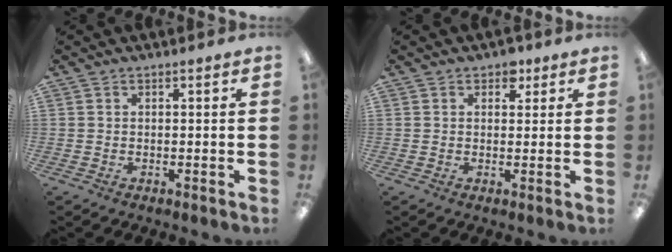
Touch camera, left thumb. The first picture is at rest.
{"total": 2.9, "force": [1.5, 2.1, 1.3], "torque": [-0.005, -0.005, 0.021]}